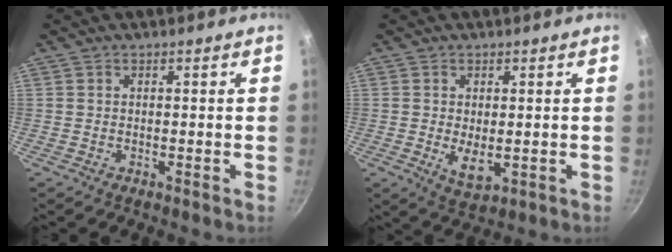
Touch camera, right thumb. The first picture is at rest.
{"total": 4.6, "force": [-0.2, 2.6, 3.8], "torque": [-0.060, -0.015, 0.007]}